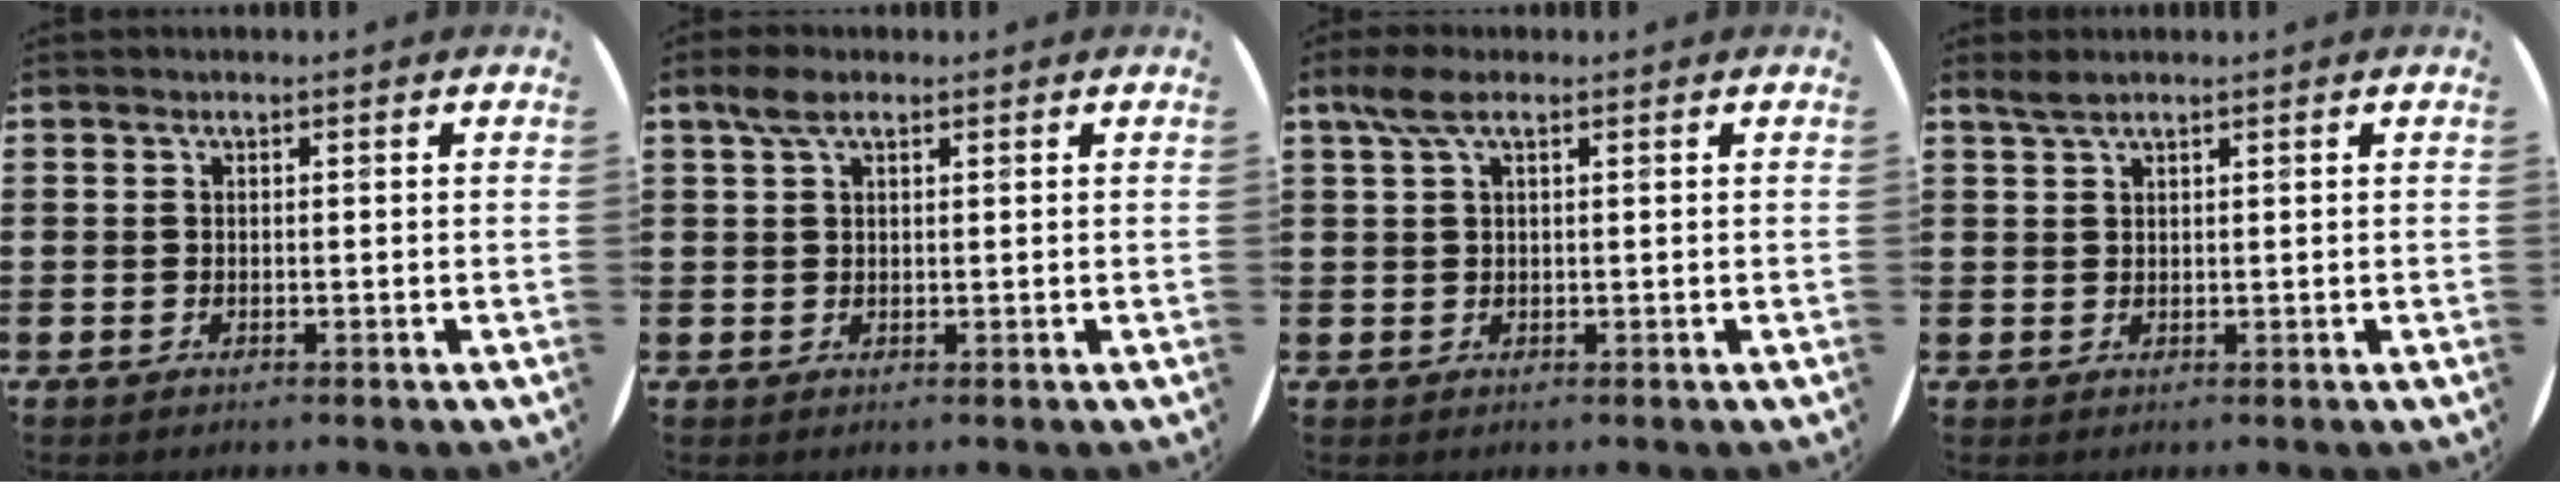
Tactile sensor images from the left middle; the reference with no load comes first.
{"total": 2.7, "force": [1.6, 1.2, 1.8], "torque": [-0.031, 0.005, 0.026]}
{"total": 2.9, "force": [1.6, 0.8, 2.3], "torque": [-0.048, 0.006, 0.028]}
{"total": 1.5, "force": [1.4, 0.1, 0.6], "torque": [-0.014, 0.002, 0.025]}